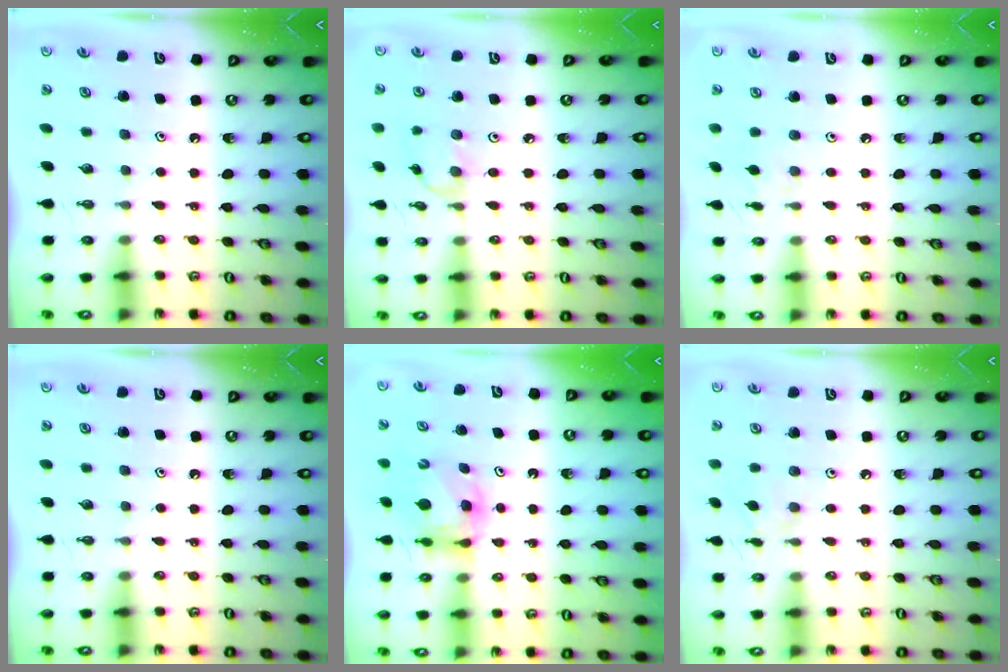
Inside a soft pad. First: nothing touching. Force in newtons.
{"total": 3.4, "press": 3.4, "slide": 0.4}
{"total": 1.9, "press": 1.8, "slide": 0.6}
{"total": 0.0}
{"total": 6.3, "press": 6.3, "slide": 0.7}
{"total": 3.2, "press": 3.2, "slide": 0.2}